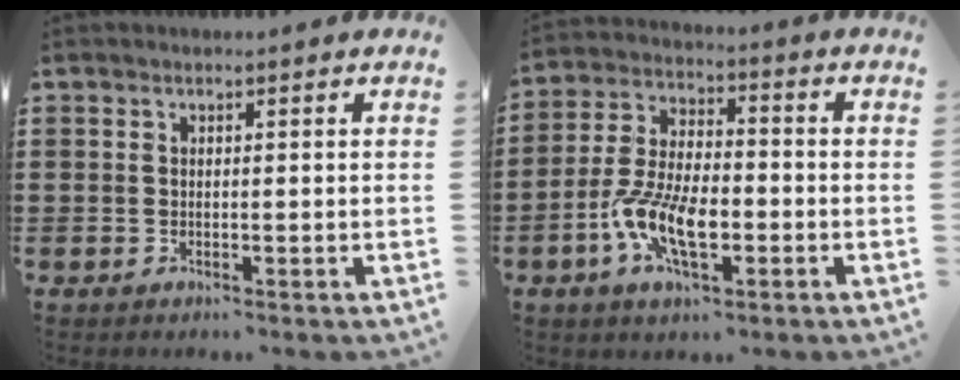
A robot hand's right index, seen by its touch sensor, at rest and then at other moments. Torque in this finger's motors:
{"motor_torque": [2.14, 0.00, 1.05, 0.21]}